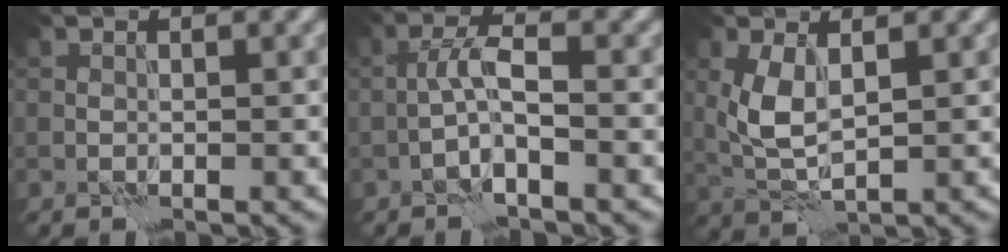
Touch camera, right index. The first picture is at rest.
{"total": 2.9, "force": [-1.0, 0.6, 2.7], "torque": [-0.055, 0.013, -0.026]}
{"total": 4.0, "force": [0.9, 1.8, 3.5], "torque": [-0.084, 0.001, 0.021]}